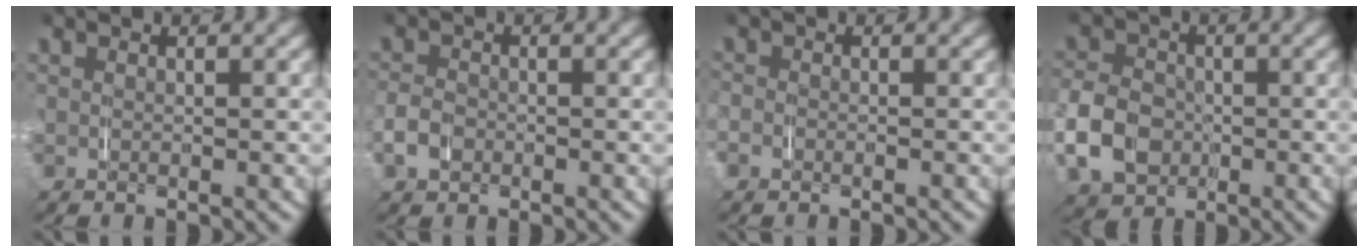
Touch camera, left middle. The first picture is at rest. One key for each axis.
{"total": 1.8, "fx": -1.1, "fy": 1.3, "fz": 0.7, "tx": -0.025, "ty": -0.006, "tz": -0.019}
{"total": 1.5, "fx": -1.0, "fy": 1.1, "fz": 0.0, "tx": -0.013, "ty": -0.010, "tz": -0.019}
{"total": 5.2, "fx": -1.8, "fy": 4.2, "fz": 2.5, "tx": -0.056, "ty": -0.014, "tz": -0.029}